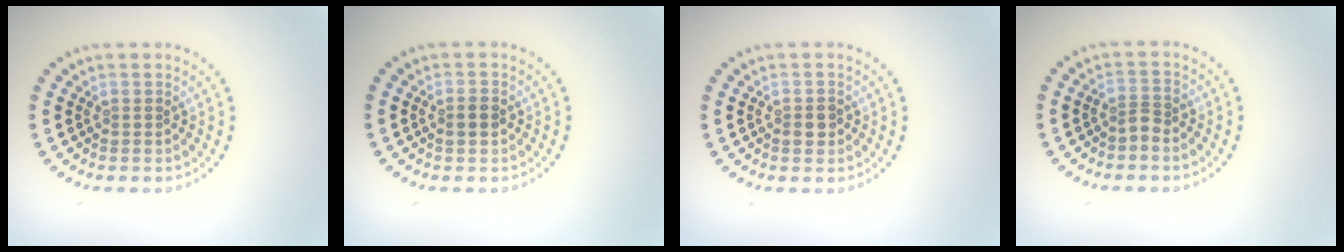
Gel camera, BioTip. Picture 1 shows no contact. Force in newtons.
{"total": 1.2, "press": 1.2, "slide": 0.0}
{"total": 1.4, "press": 1.3, "slide": 0.3}
{"total": 1.5, "press": 1.1, "slide": 1.0}